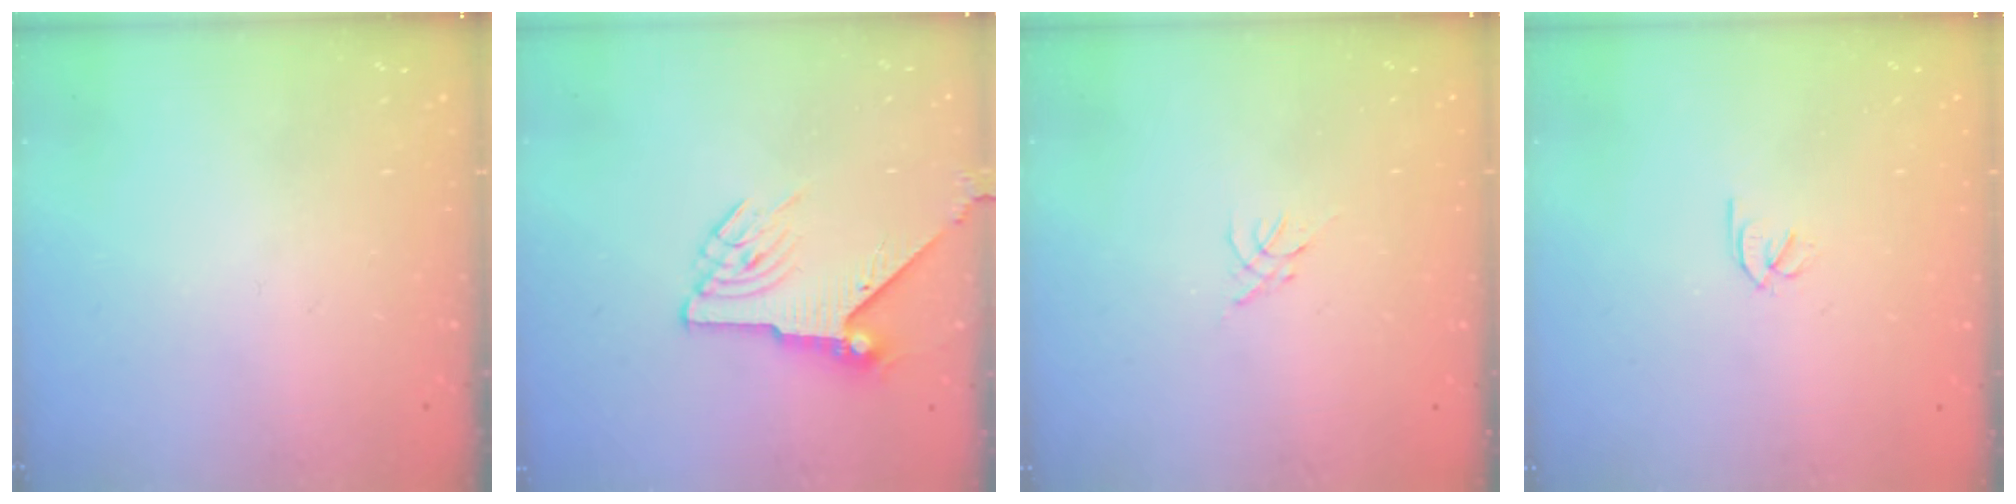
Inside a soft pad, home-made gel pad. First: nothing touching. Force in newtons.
{"total": 7.4, "press": 7.4, "slide": 0.1}
{"total": 0.0}
{"total": 1.8, "press": 1.7, "slide": 0.5}